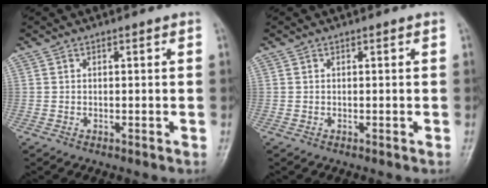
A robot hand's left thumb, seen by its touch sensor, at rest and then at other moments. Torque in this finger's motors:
{"motor_torque": [0.00, 0.00, 0.00, 0.00, 0.00]}